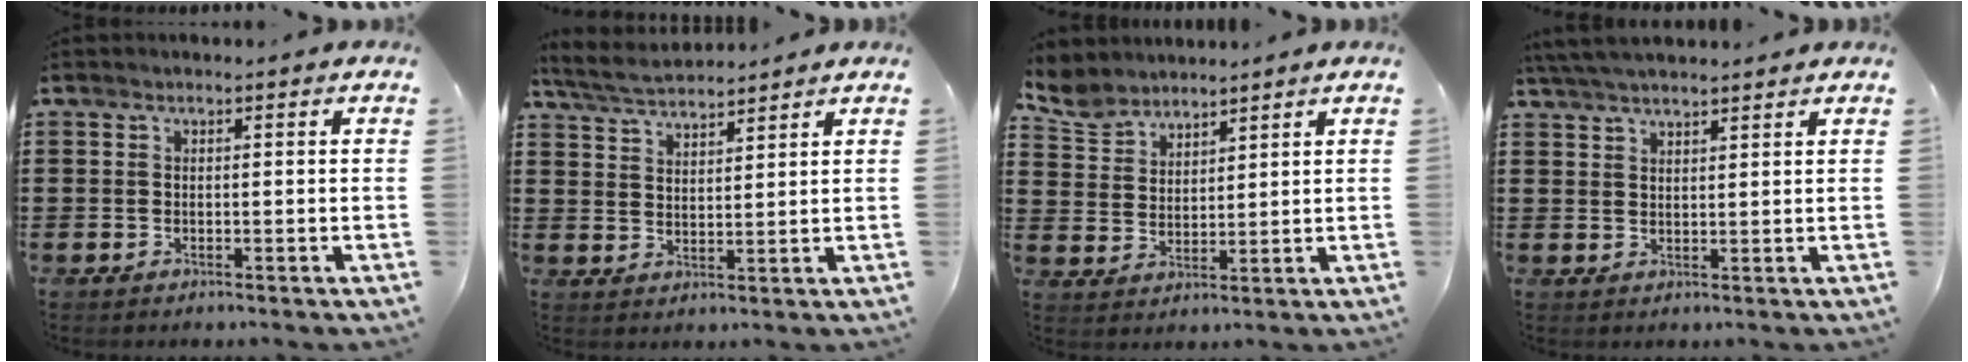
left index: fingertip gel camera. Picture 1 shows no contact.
{"total": 4.4, "force": [4.2, 0.5, 1.1], "torque": [-0.038, -0.013, 0.077]}
{"total": 5.1, "force": [4.7, 1.9, 0.6], "torque": [-0.035, -0.013, 0.089]}
{"total": 3.8, "force": [3.6, 0.3, 1.4], "torque": [-0.037, -0.002, 0.068]}